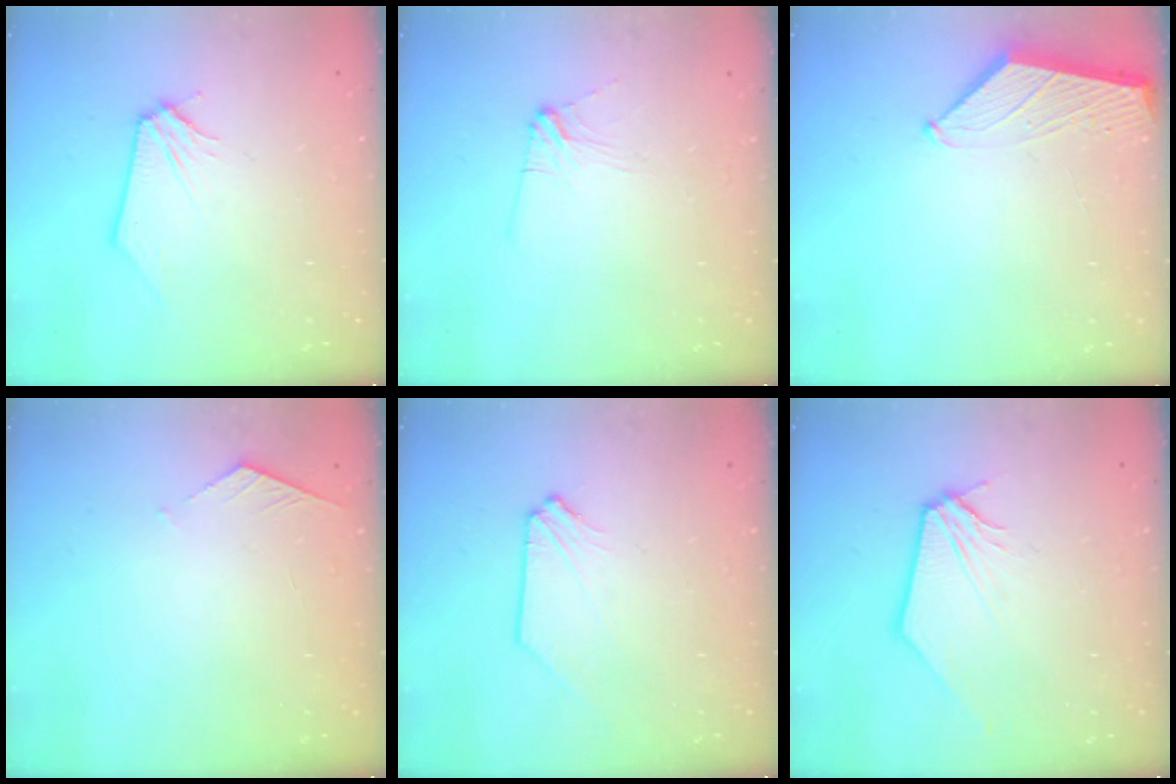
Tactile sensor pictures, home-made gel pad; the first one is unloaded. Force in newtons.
{"total": 4.1, "press": 4.1, "slide": 0.6}
{"total": 1.5, "press": 1.4, "slide": 0.2}
{"total": 4.0, "press": 4.0, "slide": 0.4}
{"total": 1.4, "press": 1.4, "slide": 0.2}
{"total": 0.7, "press": 0.7, "slide": 0.2}